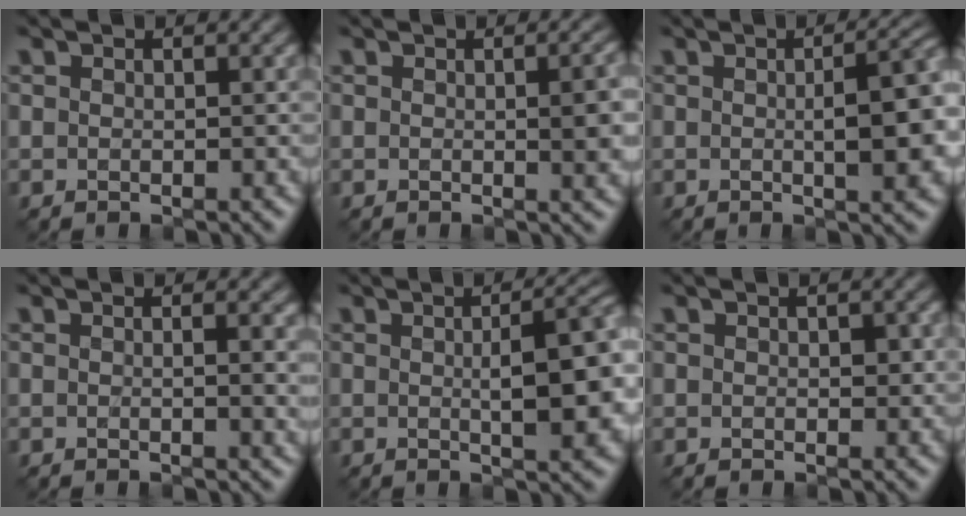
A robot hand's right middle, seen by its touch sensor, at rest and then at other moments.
{"total": 3.5, "force": [0.1, 1.0, 3.3], "torque": [-0.044, 0.001, 0.001]}
{"total": 6.3, "force": [0.0, 2.0, 6.0], "torque": [-0.075, 0.001, 0.002]}
{"total": 2.4, "force": [0.2, 0.8, 2.3], "torque": [-0.025, 0.000, 0.003]}
{"total": 7.3, "force": [0.1, 2.2, 7.0], "torque": [-0.088, 0.003, 0.002]}
{"total": 1.3, "force": [0.2, 0.8, 1.0], "torque": [-0.016, -0.002, 0.006]}